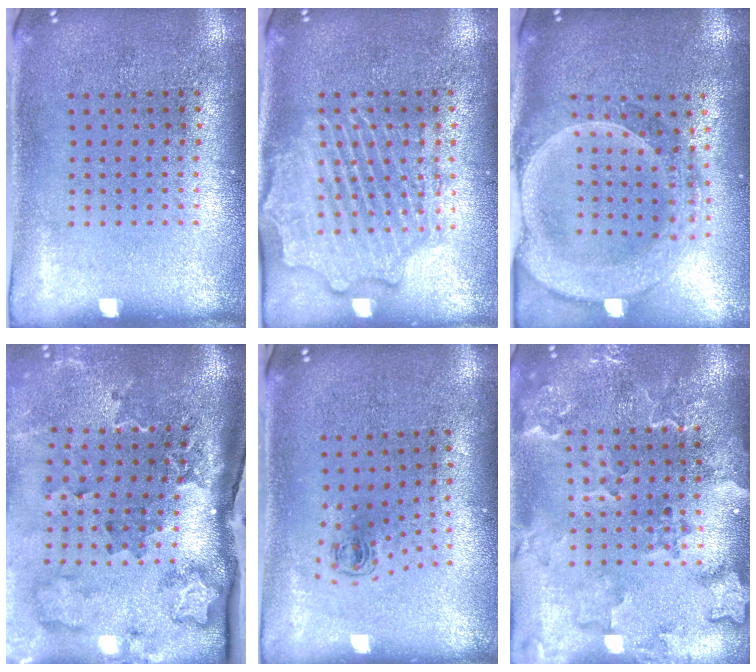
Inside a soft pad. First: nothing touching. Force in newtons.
{"total": 2.3, "press": 2.3, "slide": 0.3}
{"total": 2.7, "press": 2.4, "slide": 1.1}
{"total": 3.0, "press": 2.2, "slide": 2.0}
{"total": 0.6, "press": 0.3, "slide": 0.5}
{"total": 2.6, "press": 2.3, "slide": 1.1}